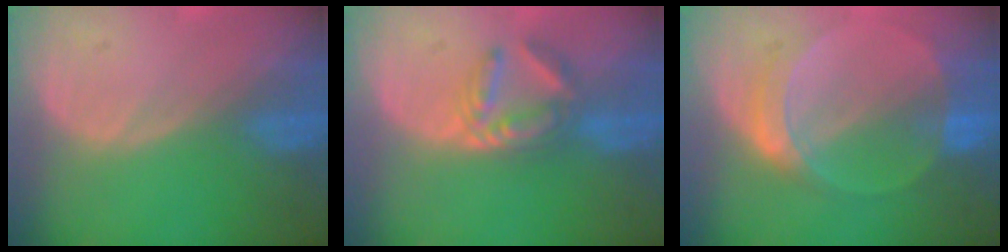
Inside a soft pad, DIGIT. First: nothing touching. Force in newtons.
{"total": 5.8, "press": 5.0, "slide": 2.8}
{"total": 6.1, "press": 5.6, "slide": 2.4}